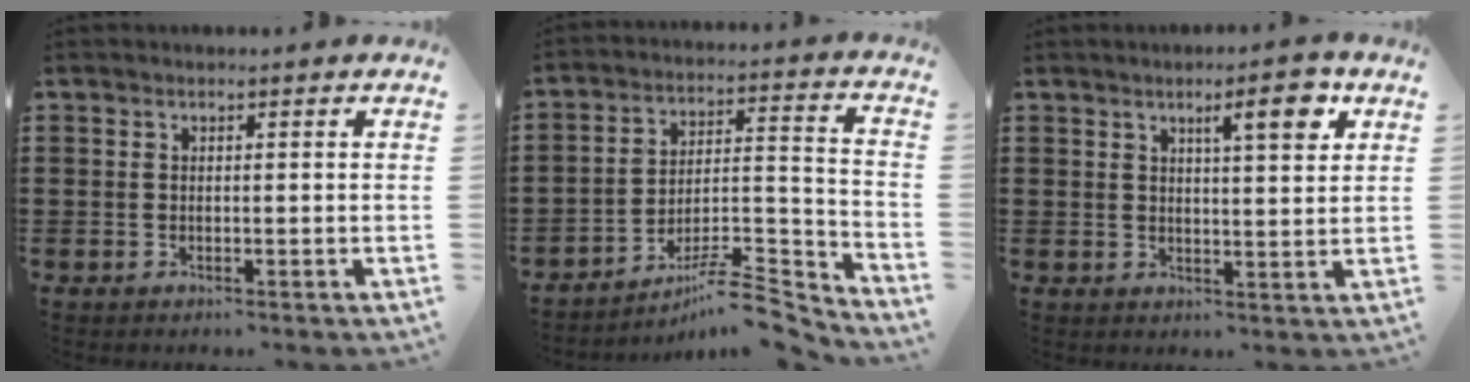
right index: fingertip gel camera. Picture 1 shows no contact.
{"total": 8.6, "force": [-7.2, 1.6, 4.4], "torque": [-0.062, 0.015, -0.136]}
{"total": 6.2, "force": [3.3, 1.4, 5.0], "torque": [-0.075, -0.003, 0.047]}